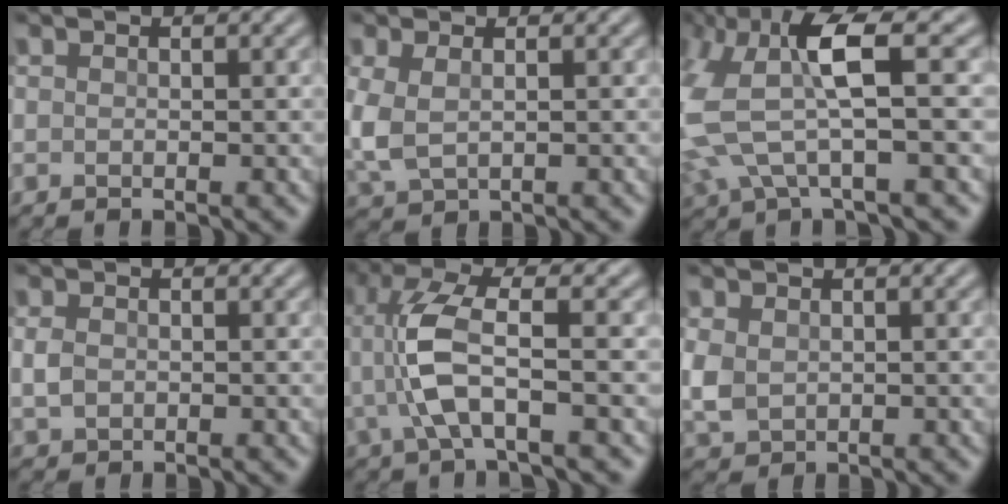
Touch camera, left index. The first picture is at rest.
{"total": 3.9, "force": [-0.5, 2.4, 3.0], "torque": [-0.083, -0.011, -0.001]}
{"total": 7.9, "force": [1.0, 2.4, 7.4], "torque": [-0.185, 0.008, 0.014]}
{"total": 1.5, "force": [-0.2, 1.2, 0.9], "torque": [-0.023, -0.001, -0.006]}
{"total": 5.6, "force": [-0.6, 1.5, 5.4], "torque": [-0.129, 0.007, -0.012]}
{"total": 2.8, "force": [-0.3, 2.2, 1.6], "torque": [-0.045, -0.004, -0.002]}